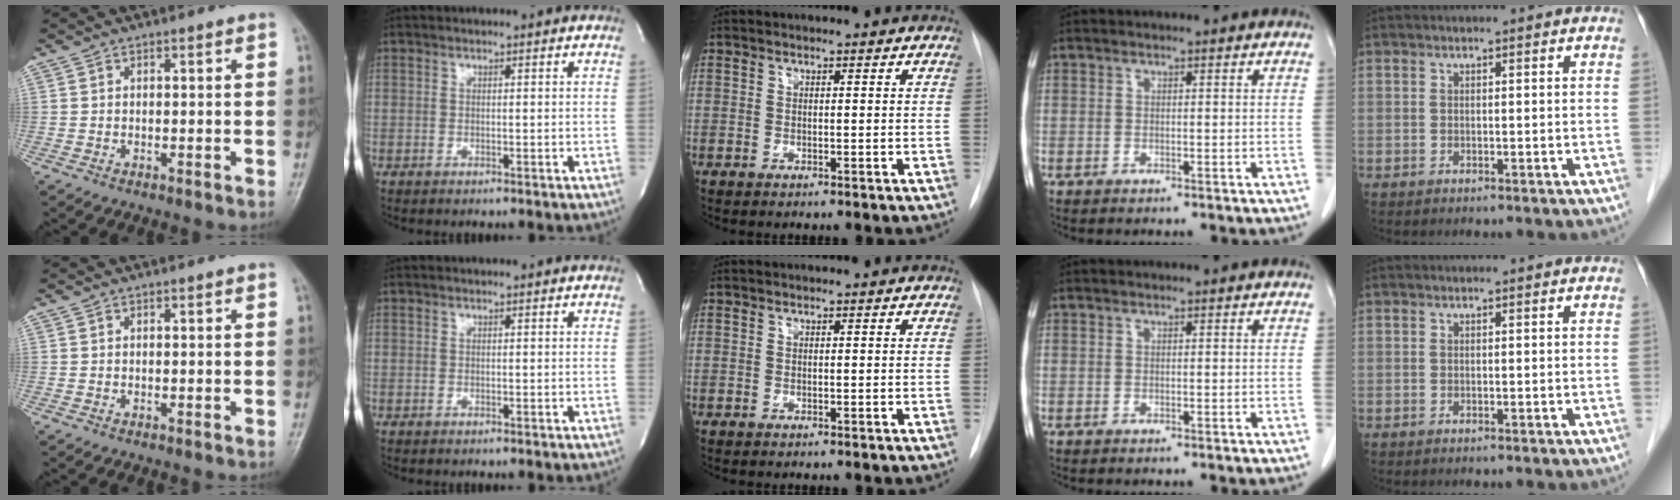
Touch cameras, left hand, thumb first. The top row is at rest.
{}